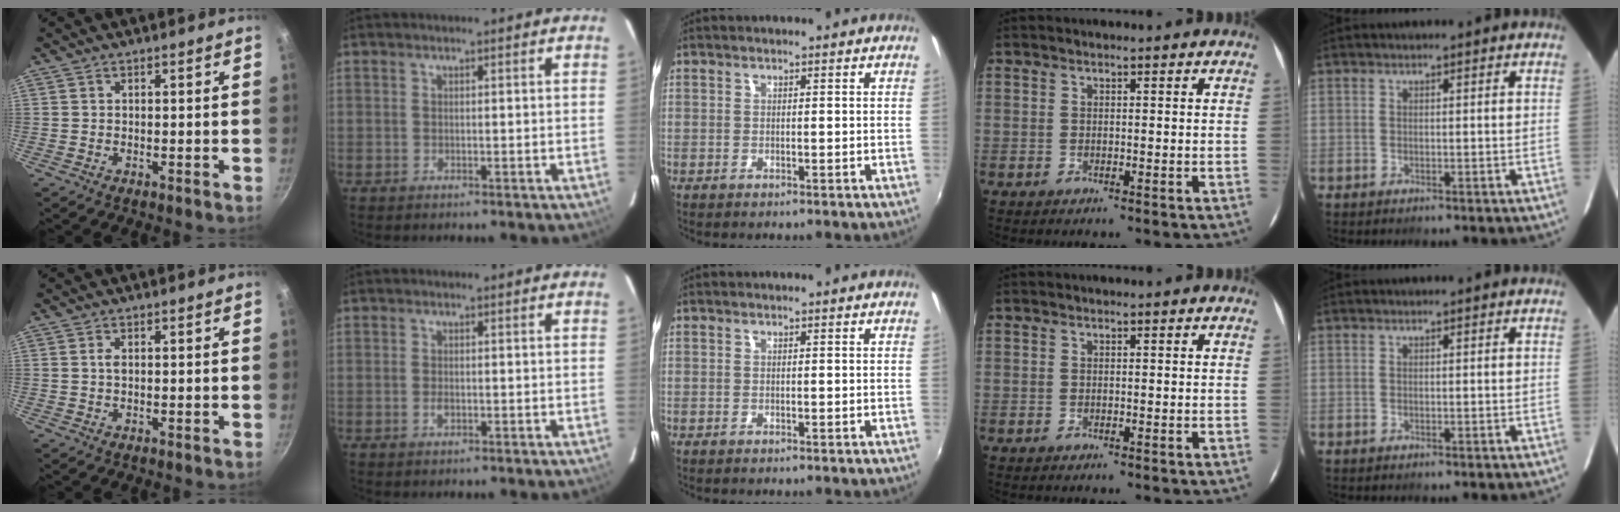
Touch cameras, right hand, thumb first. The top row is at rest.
{"thumb": {"total": 1.1, "force": [0.2, 0.6, 0.9], "torque": [-0.017, 0.002, 0.002]}, "index": {"total": 1.5, "force": [-0.5, 0.8, 1.2], "torque": [-0.024, 0.000, -0.009]}}